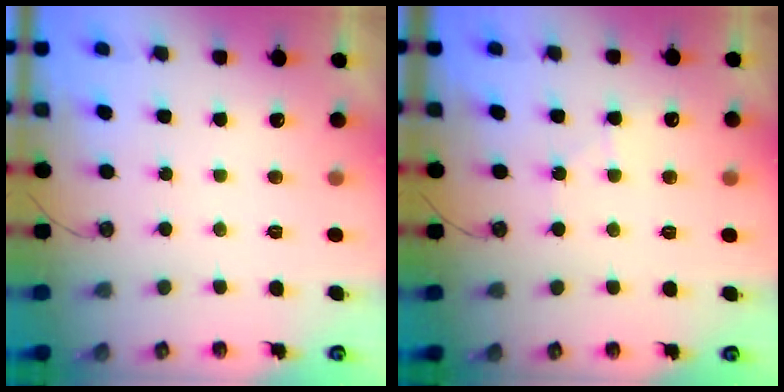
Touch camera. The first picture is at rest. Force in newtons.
{"total": 5.6, "press": 5.6, "slide": 0.7}